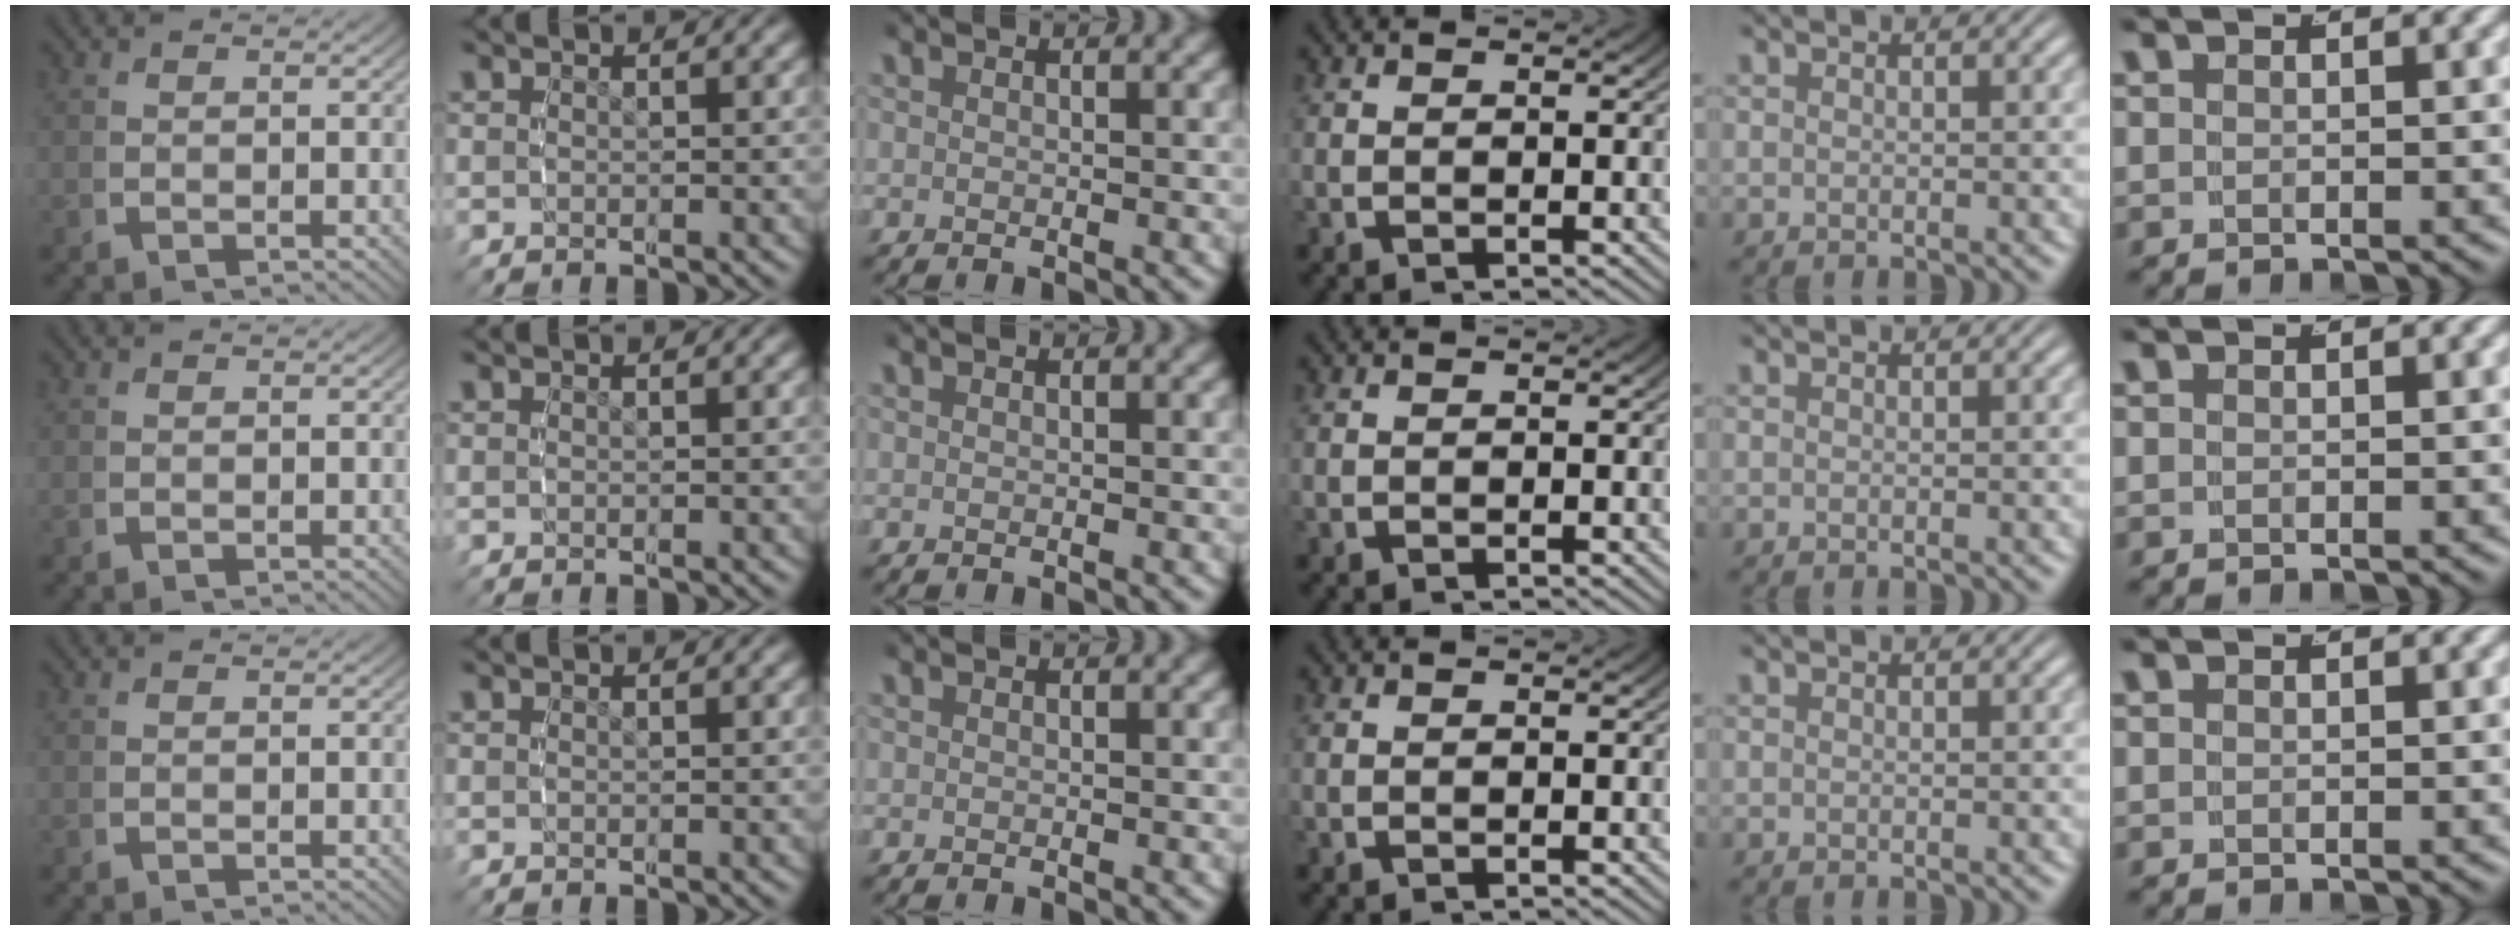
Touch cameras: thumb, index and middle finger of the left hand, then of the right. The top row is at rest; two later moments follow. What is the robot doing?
{"motion": "reach", "object": "router"}